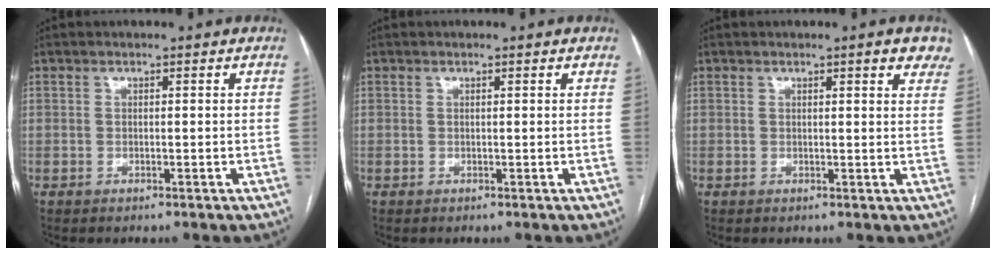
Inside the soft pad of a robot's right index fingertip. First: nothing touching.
{"total": 0.6, "force": [0.5, 0.1, 0.3], "torque": [-0.008, 0.001, 0.000]}
{"total": 4.5, "force": [3.3, 0.8, 2.9], "torque": [-0.023, -0.005, 0.024]}